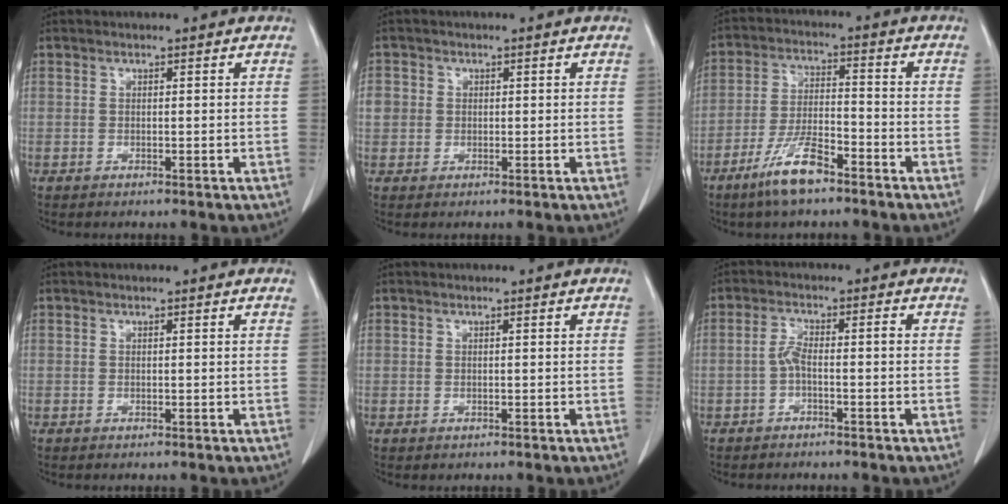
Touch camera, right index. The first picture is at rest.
{"total": 3.7, "force": [0.4, 3.4, 1.2], "torque": [-0.035, 0.016, 0.014]}
{"total": 8.4, "force": [-5.7, 2.0, 5.9], "torque": [-0.116, -0.007, -0.107]}
{"total": 0.0}
{"total": 0.6, "force": [0.0, 0.6, 0.0], "torque": [0.004, 0.004, -0.003]}
{"total": 2.8, "force": [-0.9, 0.7, 2.6], "torque": [-0.053, 0.011, -0.016]}